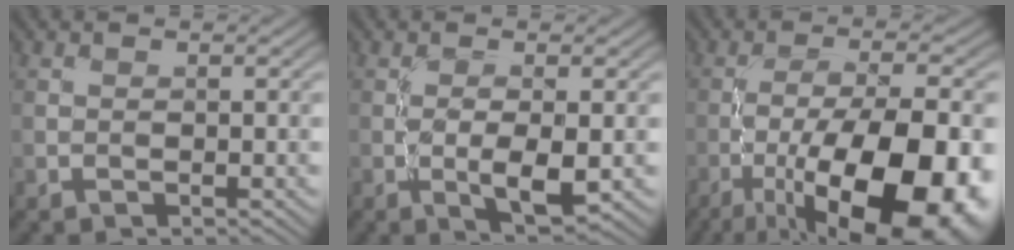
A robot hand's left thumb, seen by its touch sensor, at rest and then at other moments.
{"total": 4.0, "force": [-0.7, 1.2, 3.8], "torque": [-0.076, -0.004, -0.010]}
{"total": 18.1, "force": [-7.9, 6.4, 14.9], "torque": [-0.238, -0.006, -0.120]}